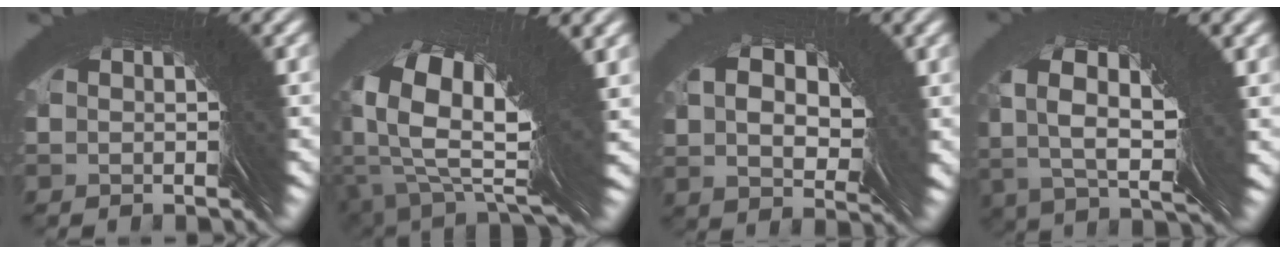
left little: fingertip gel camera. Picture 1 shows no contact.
{"total": 7.7, "force": [-1.8, 2.8, 6.9], "torque": [-0.115, -0.019, -0.017]}
{"total": 0.7, "force": [0.6, 0.4, 0.2], "torque": [0.009, 0.013, 0.008]}
{"total": 2.9, "force": [2.2, -0.3, 1.8], "torque": [-0.014, 0.034, 0.021]}